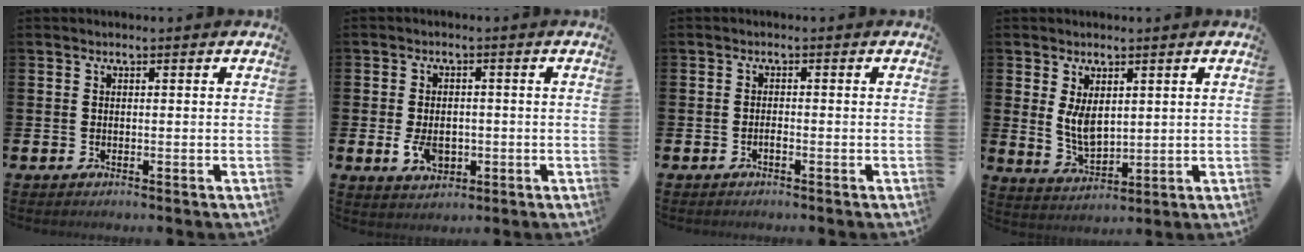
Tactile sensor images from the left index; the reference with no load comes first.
{"total": 4.1, "force": [-1.0, 2.7, 2.9], "torque": [-0.038, -0.001, -0.020]}
{"total": 0.7, "force": [-0.6, 0.1, 0.4], "torque": [-0.010, -0.005, -0.010]}
{"total": 4.8, "force": [2.0, 2.4, 3.6], "torque": [-0.049, -0.015, 0.032]}